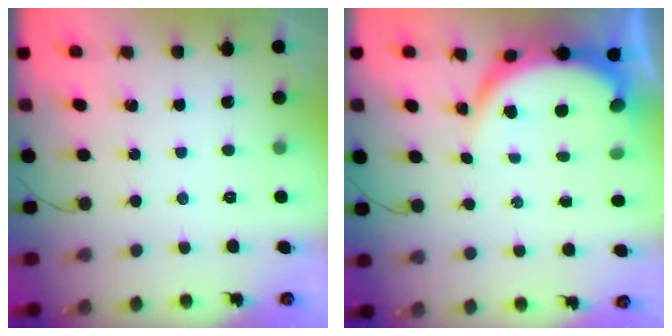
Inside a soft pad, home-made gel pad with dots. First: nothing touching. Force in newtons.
{"total": 7.3, "press": 7.2, "slide": 0.9}